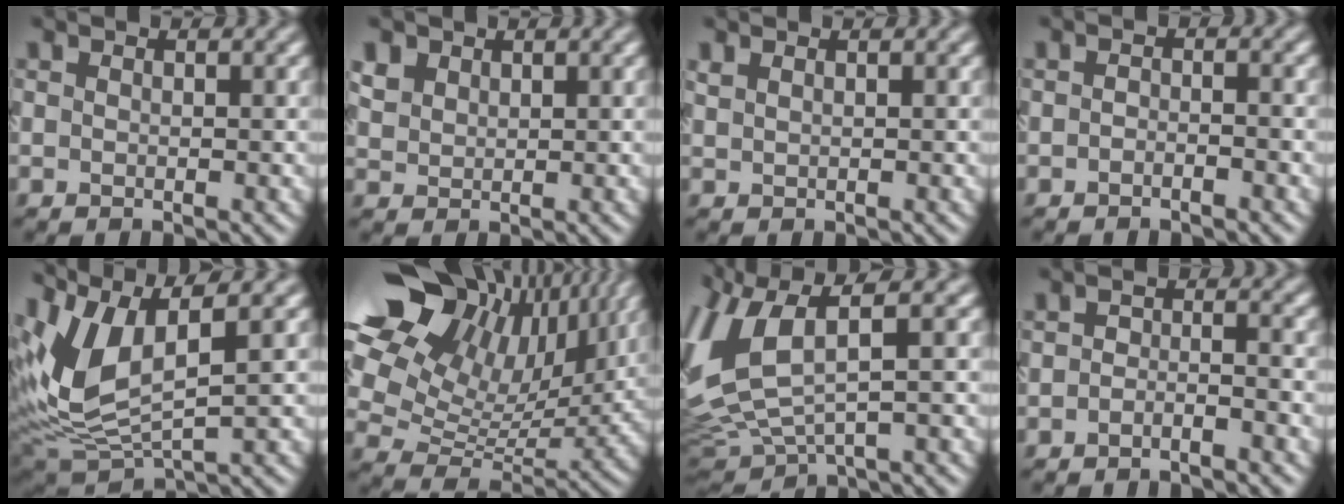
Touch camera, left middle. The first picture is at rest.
{"total": 1.5, "force": [1.1, 1.1, 0.1], "torque": [-0.004, 0.008, 0.025]}
{"total": 0.9, "force": [0.8, 0.2, 0.3], "torque": [-0.006, 0.003, 0.015]}
{"total": 1.1, "force": [-1.1, 0.1, 0.2], "torque": [-0.003, 0.004, -0.022]}
{"total": 7.3, "force": [2.6, 3.0, 6.1], "torque": [-0.145, 0.005, 0.057]}
{"total": 16.8, "force": [9.0, 10.3, 9.8], "torque": [-0.209, 0.059, 0.153]}
{"total": 7.4, "force": [1.7, 3.6, 6.2], "torque": [-0.155, 0.001, 0.038]}
{"total": 1.7, "force": [-1.6, 0.2, 0.5], "torque": [-0.009, 0.006, -0.033]}